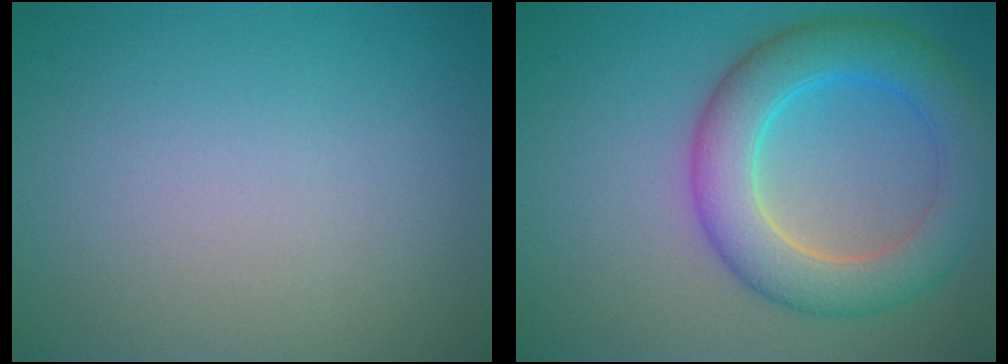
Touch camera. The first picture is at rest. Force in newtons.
{"total": 6.7, "press": 6.7, "slide": 0.1}